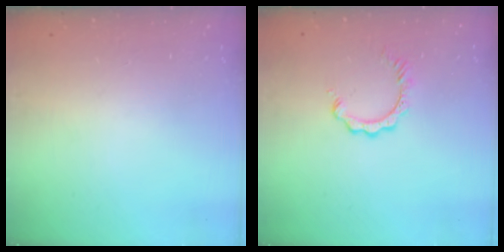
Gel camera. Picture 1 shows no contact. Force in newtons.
{"total": 3.0, "press": 2.9, "slide": 0.3}